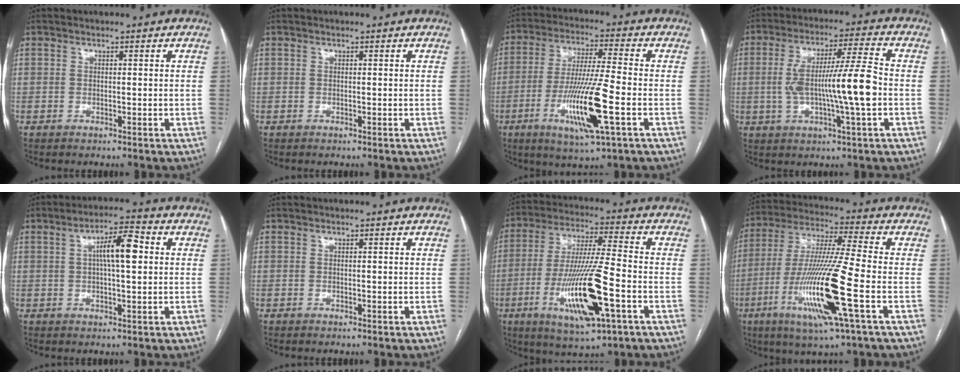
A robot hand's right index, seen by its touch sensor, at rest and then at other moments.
{"total": 0.0}
{"total": 13.8, "force": [-4.4, 0.3, 13.1], "torque": [-0.258, -0.019, -0.080]}
{"total": 12.6, "force": [-1.3, 0.3, 12.5], "torque": [-0.229, 0.011, -0.025]}
{"total": 7.5, "force": [1.3, 1.4, 7.2], "torque": [-0.125, 0.020, 0.018]}
{"total": 0.0}
{"total": 16.7, "force": [-5.6, 1.6, 15.7], "torque": [-0.312, -0.021, -0.095]}
{"total": 17.9, "force": [-5.7, -0.3, 16.9], "torque": [-0.350, -0.023, -0.111]}